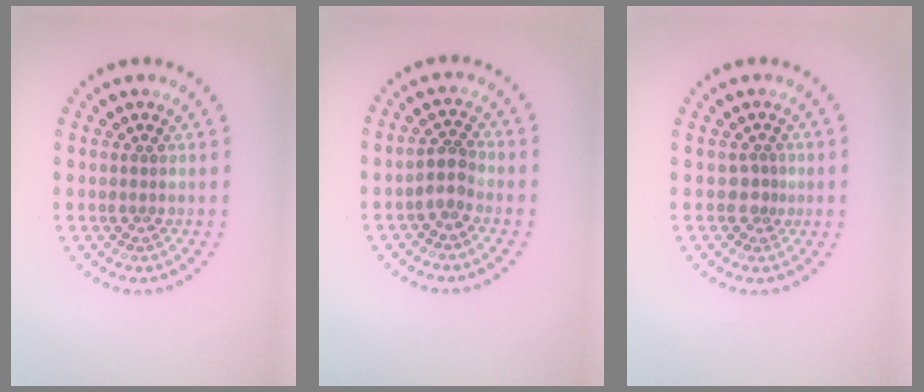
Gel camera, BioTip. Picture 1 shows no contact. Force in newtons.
{"total": 1.8, "press": 1.5, "slide": 1.1}
{"total": 1.0, "press": 0.6, "slide": 0.8}